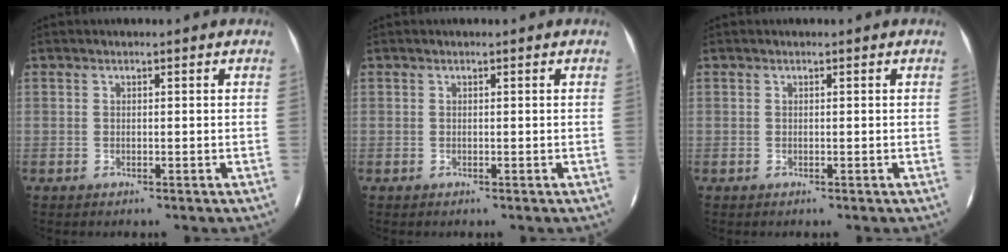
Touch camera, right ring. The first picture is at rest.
{"total": 0.0}
{"total": 0.0}